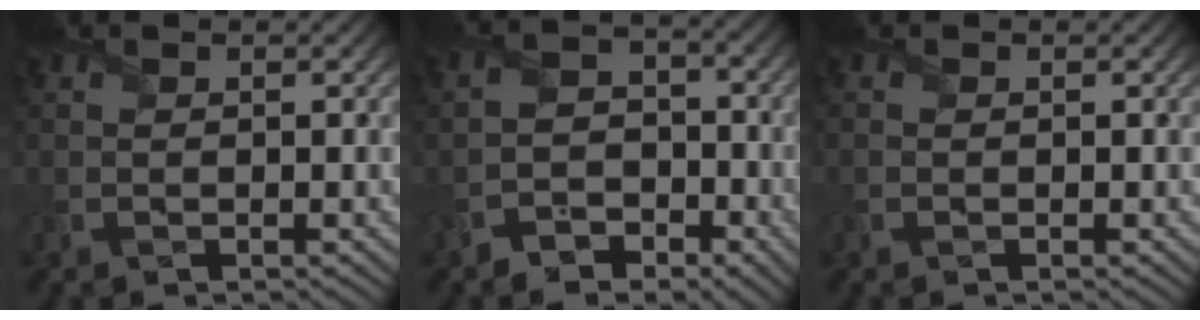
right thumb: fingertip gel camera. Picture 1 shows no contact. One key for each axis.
{"total": 4.0, "fx": -2.9, "fy": 2.2, "fz": 1.5, "tx": -0.022, "ty": 0.002, "tz": -0.061}
{"total": 0.5, "fx": -0.2, "fy": 0.4, "fz": 0.3, "tx": -0.007, "ty": -0.001, "tz": -0.002}